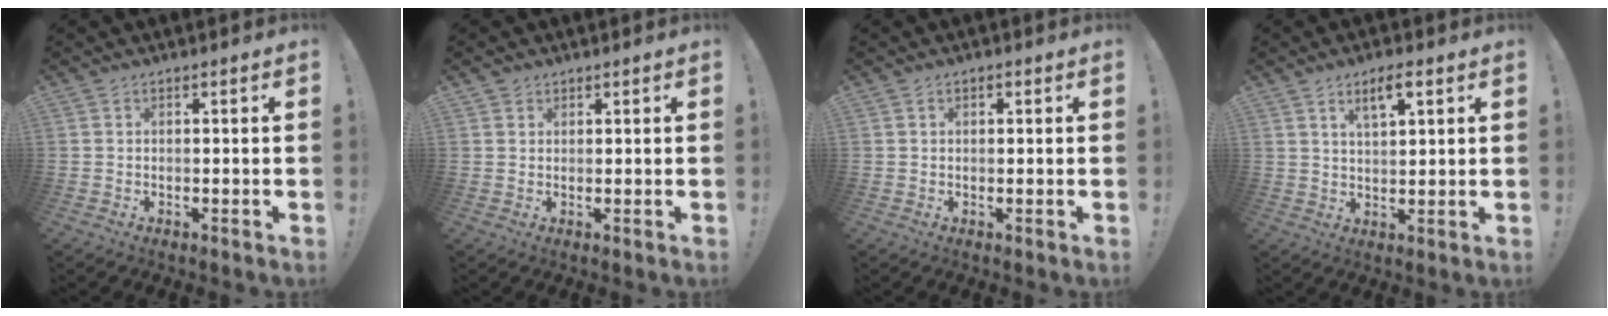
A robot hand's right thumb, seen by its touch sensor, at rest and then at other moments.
{"total": 1.3, "force": [1.0, 0.9, 0.0], "torque": [0.003, -0.005, 0.019]}
{"total": 0.8, "force": [0.2, 0.6, 0.5], "torque": [-0.011, 0.005, 0.003]}
{"total": 6.1, "force": [3.4, 2.0, 4.6], "torque": [-0.081, -0.009, 0.057]}